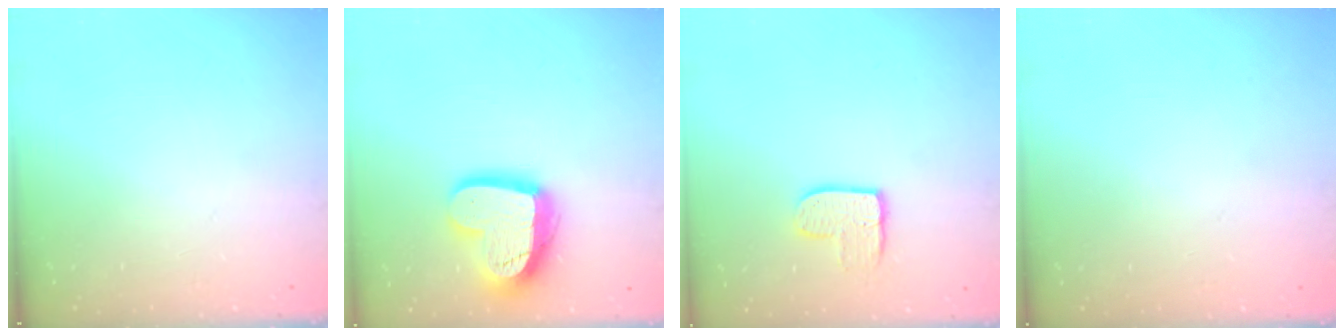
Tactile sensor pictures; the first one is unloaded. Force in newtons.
{"total": 18.3, "press": 18.2, "slide": 1.6}
{"total": 8.5, "press": 8.4, "slide": 0.5}
{"total": 0.0}